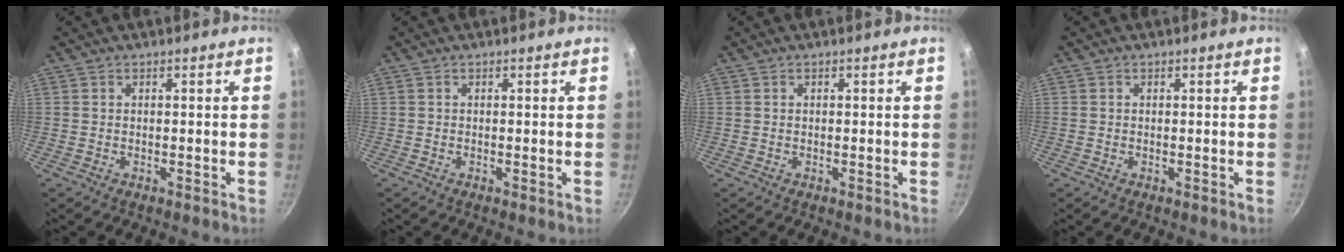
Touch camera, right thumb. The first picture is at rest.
{"total": 0.0}
{"total": 0.0}
{"total": 0.0}